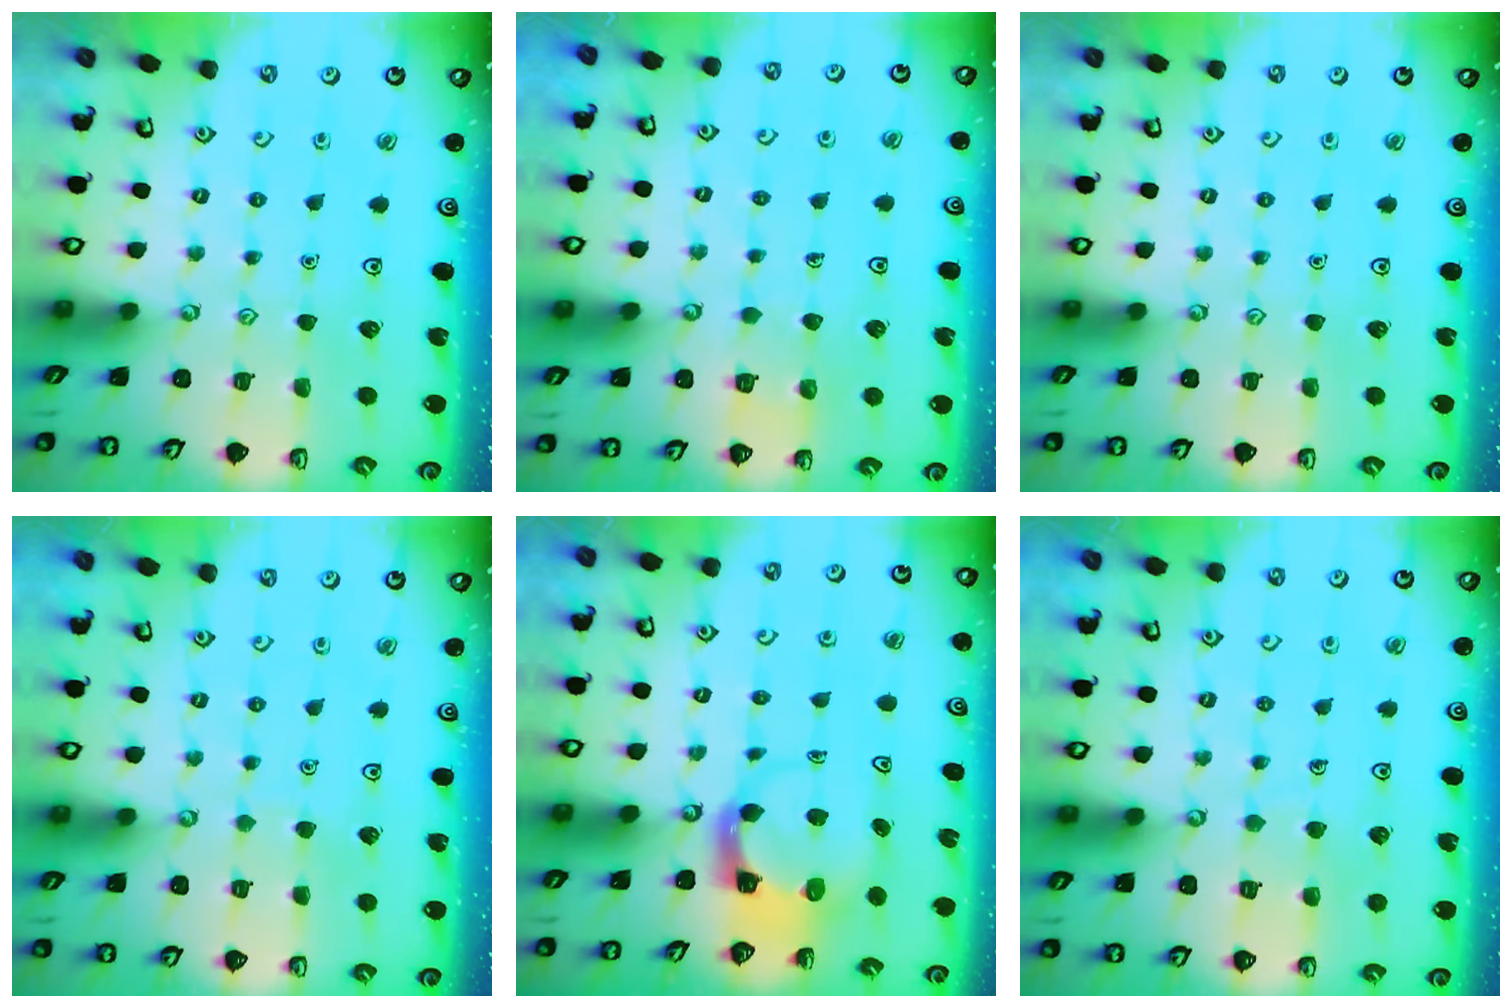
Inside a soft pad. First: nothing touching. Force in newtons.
{"total": 3.0, "press": 3.0, "slide": 0.2}
{"total": 0.0}
{"total": 1.4, "press": 1.4, "slide": 0.1}
{"total": 3.8, "press": 3.7, "slide": 0.5}
{"total": 5.6, "press": 5.6, "slide": 0.2}